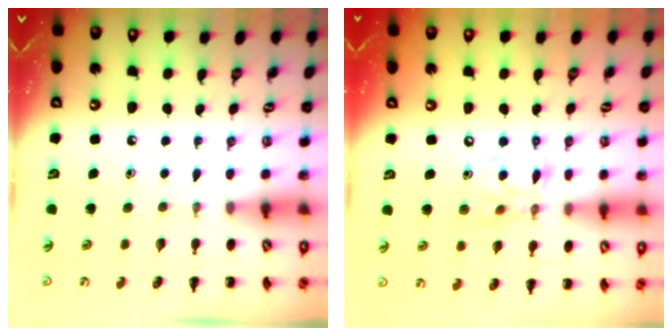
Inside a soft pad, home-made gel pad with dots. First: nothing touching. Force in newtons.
{"total": 12.1, "press": 11.8, "slide": 2.9}